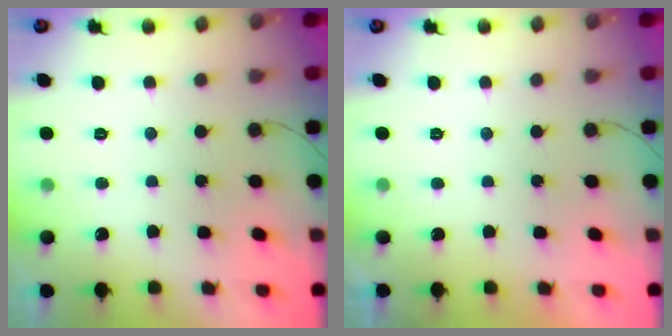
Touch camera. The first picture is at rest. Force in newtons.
{"total": 2.3, "press": 2.3, "slide": 0.4}